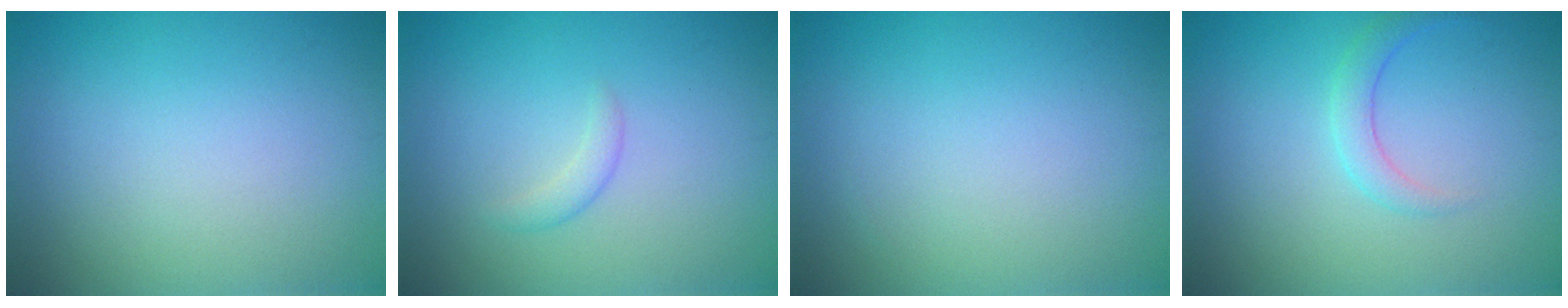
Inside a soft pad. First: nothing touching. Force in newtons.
{"total": 1.1, "press": 1.1, "slide": 0.0}
{"total": 0.0}
{"total": 1.7, "press": 1.7, "slide": 0.1}